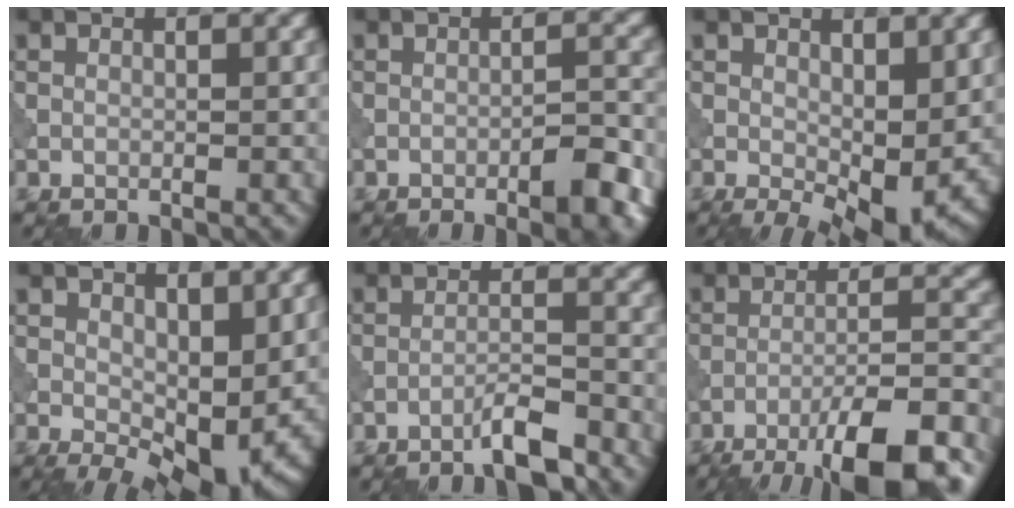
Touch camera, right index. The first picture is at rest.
{"total": 4.0, "force": [-1.9, 0.8, 3.4], "torque": [-0.054, 0.004, -0.032]}
{"total": 7.0, "force": [-0.1, 3.5, 6.0], "torque": [-0.093, -0.019, 0.008]}
{"total": 8.7, "force": [0.5, 4.6, 7.4], "torque": [-0.111, -0.023, 0.019]}
{"total": 3.4, "force": [-2.7, 0.2, 2.1], "torque": [-0.034, 0.009, -0.053]}
{"total": 11.4, "force": [-8.0, 2.2, 7.8], "torque": [-0.113, 0.007, -0.123]}